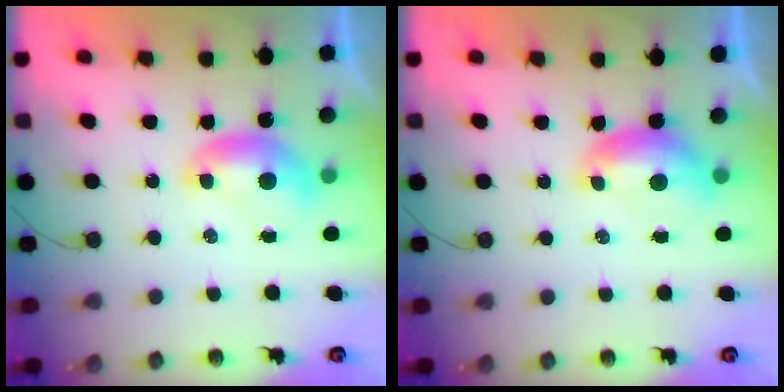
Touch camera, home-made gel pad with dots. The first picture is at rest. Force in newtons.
{"total": 0.5, "press": 0.5, "slide": 0.2}